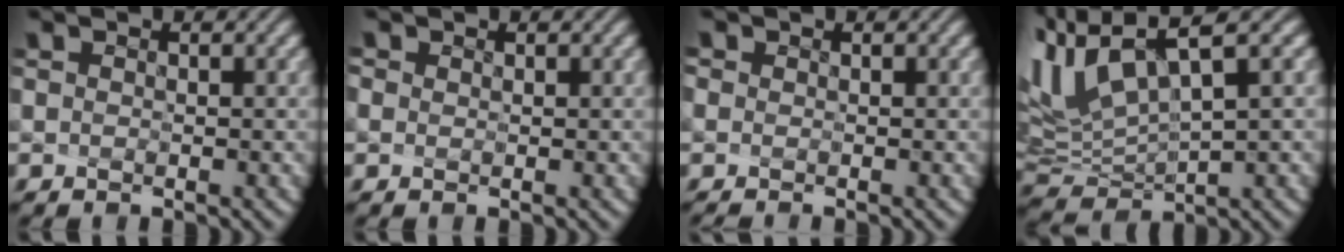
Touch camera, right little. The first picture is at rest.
{"total": 1.4, "force": [0.6, 1.1, 0.7], "torque": [-0.016, 0.010, 0.004]}
{"total": 1.1, "force": [-0.1, 0.9, 0.6], "torque": [-0.022, 0.007, 0.002]}
{"total": 6.9, "force": [4.0, 1.7, 5.4], "torque": [-0.138, 0.003, 0.102]}